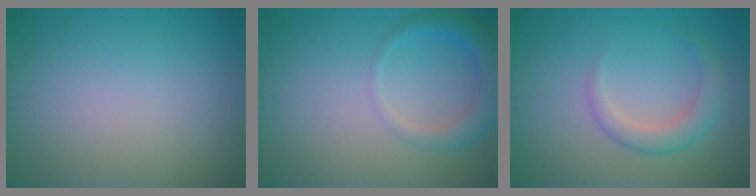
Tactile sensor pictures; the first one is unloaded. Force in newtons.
{"total": 3.4, "press": 3.4, "slide": 0.2}
{"total": 2.8, "press": 2.8, "slide": 0.2}